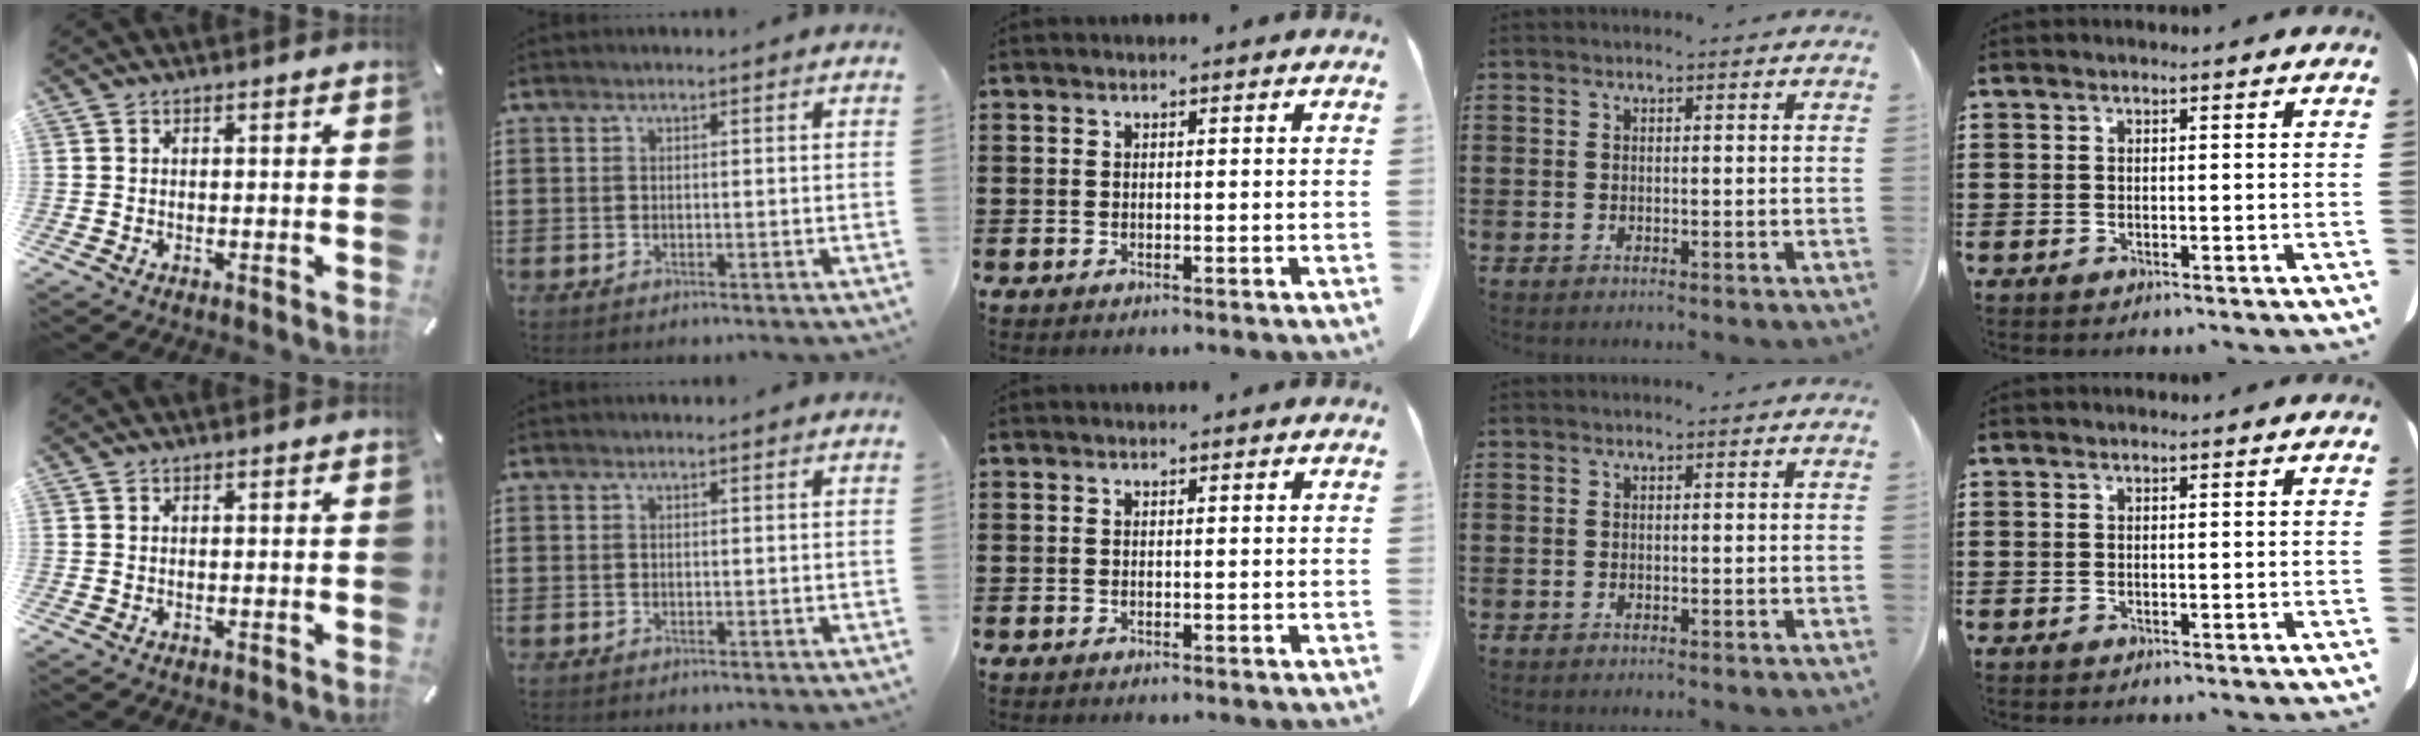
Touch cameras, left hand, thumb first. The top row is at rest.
{}